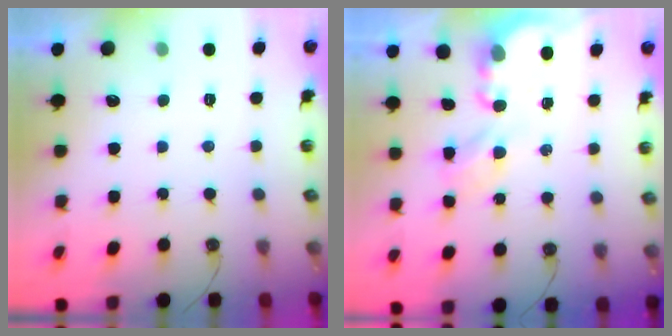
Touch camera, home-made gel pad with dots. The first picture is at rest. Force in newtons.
{"total": 3.9, "press": 3.9, "slide": 0.1}